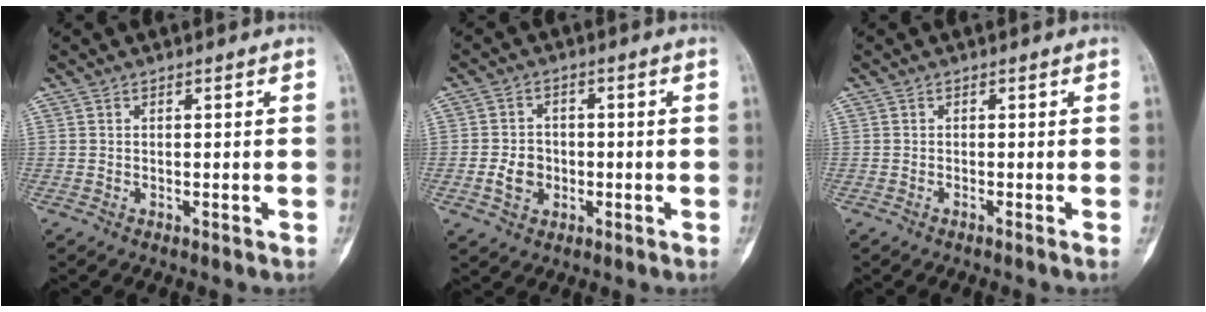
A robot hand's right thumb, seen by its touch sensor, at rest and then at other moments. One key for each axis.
{"total": 5.1, "fx": -1.2, "fy": 4.2, "fz": 2.6, "tx": -0.033, "ty": 0.010, "tz": -0.021}
{"total": 0.7, "fx": -0.4, "fy": -0.3, "fz": 0.5, "tx": -0.003, "ty": 0.003, "tz": -0.010}